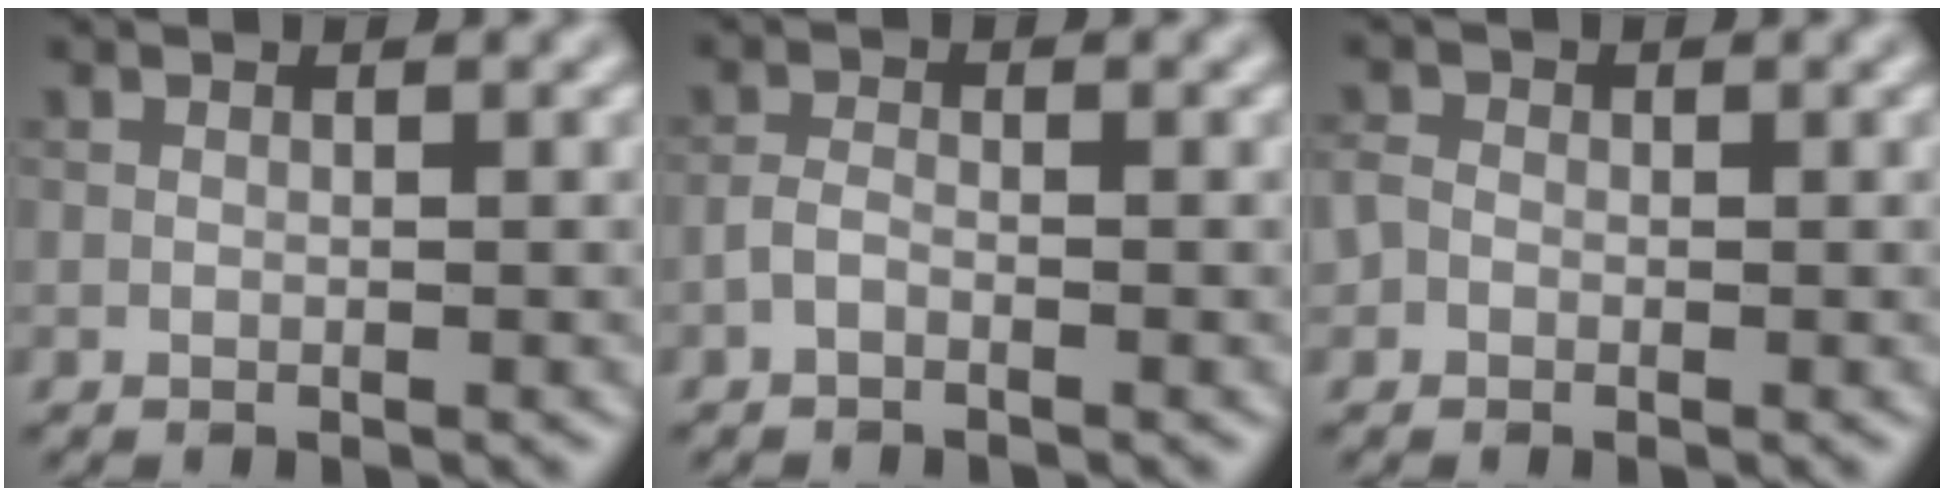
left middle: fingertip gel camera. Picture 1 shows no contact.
{"total": 1.1, "force": [-0.7, 0.5, 0.7], "torque": [-0.016, 0.002, -0.018]}
{"total": 1.3, "force": [-0.4, 1.1, 0.4], "torque": [-0.003, 0.000, -0.014]}